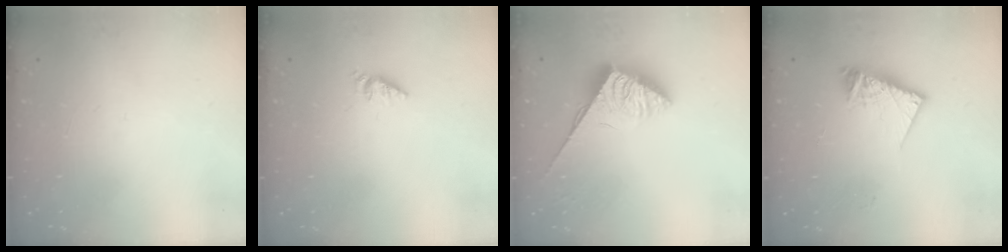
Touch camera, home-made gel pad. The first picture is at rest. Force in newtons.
{"total": 2.6, "press": 2.6, "slide": 0.3}
{"total": 4.0, "press": 4.0, "slide": 0.5}
{"total": 10.2, "press": 10.1, "slide": 1.0}